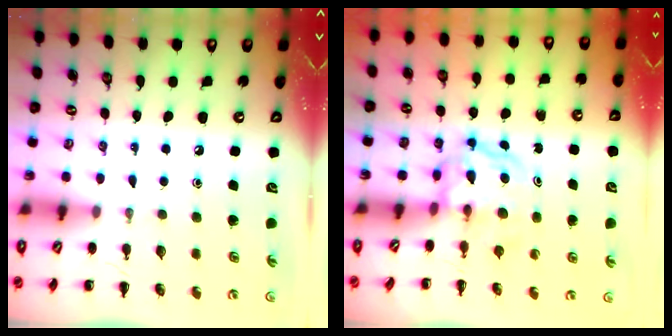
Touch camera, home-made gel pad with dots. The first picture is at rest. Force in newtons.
{"total": 3.8, "press": 3.7, "slide": 0.5}